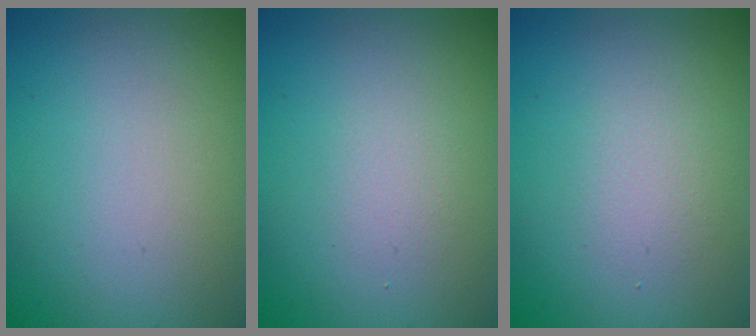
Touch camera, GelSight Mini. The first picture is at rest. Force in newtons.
{"total": 1.3, "press": 1.3, "slide": 0.1}
{"total": 1.7, "press": 1.7, "slide": 0.1}